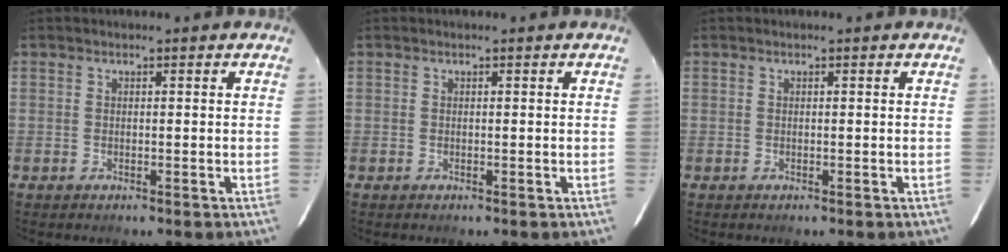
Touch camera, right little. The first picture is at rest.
{"total": 0.0}
{"total": 0.0}